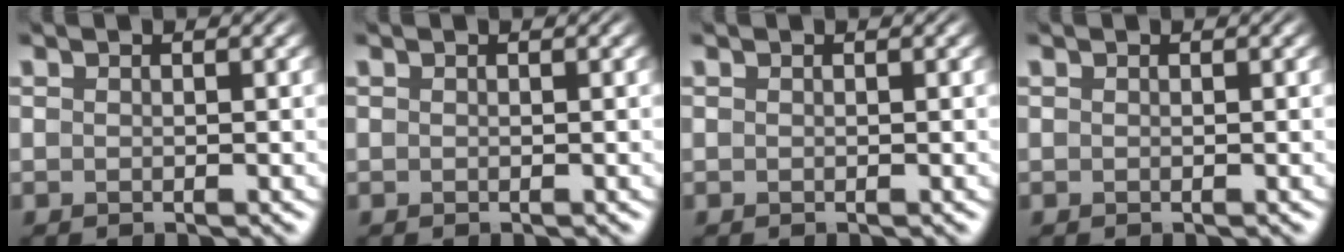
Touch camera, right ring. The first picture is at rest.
{"total": 0.0}
{"total": 0.0}
{"total": 0.0}